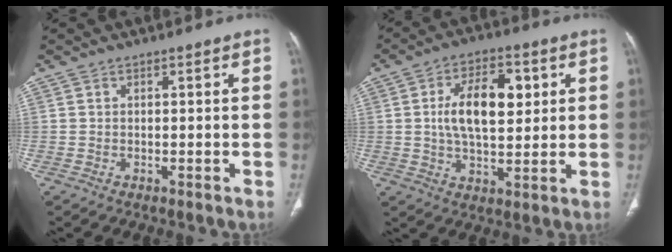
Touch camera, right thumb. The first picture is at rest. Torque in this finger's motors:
{"motor_torque": [-0.41, 0.68, 1.20, 0.09, 0.19]}